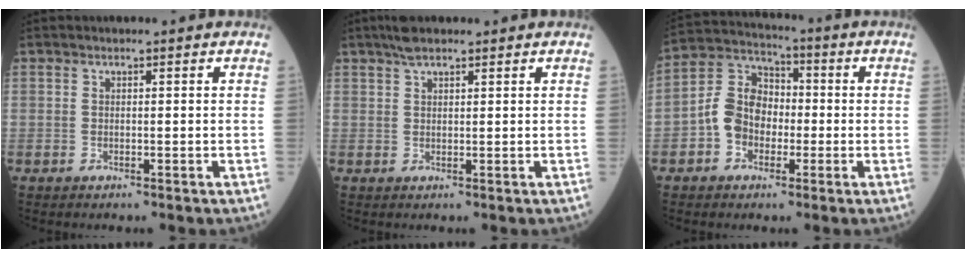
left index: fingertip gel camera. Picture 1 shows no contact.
{"total": 3.1, "force": [2.5, 0.8, 1.8], "torque": [-0.037, 0.016, 0.047]}
{"total": 8.4, "force": [-2.0, 6.7, 4.6], "torque": [-0.111, 0.033, -0.043]}